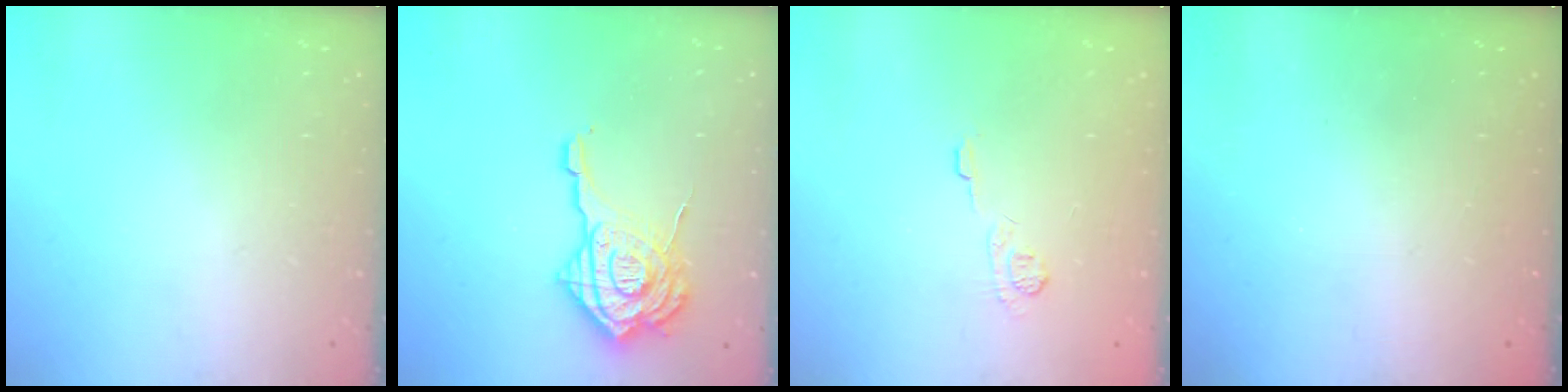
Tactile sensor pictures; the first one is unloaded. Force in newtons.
{"total": 18.9, "press": 18.8, "slide": 2.0}
{"total": 7.0, "press": 6.8, "slide": 1.7}
{"total": 2.6, "press": 2.5, "slide": 0.8}